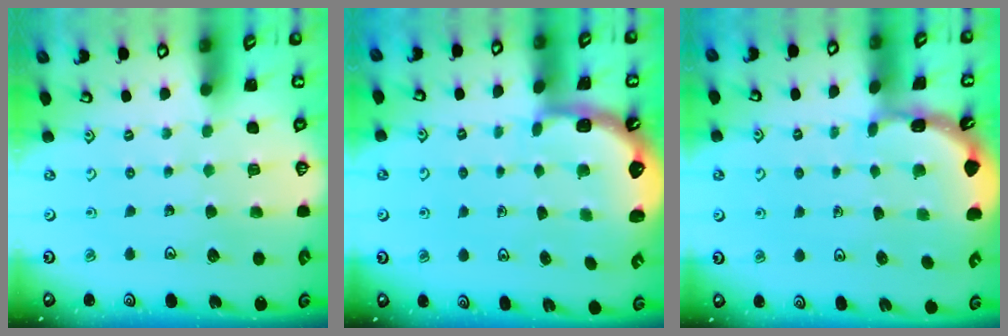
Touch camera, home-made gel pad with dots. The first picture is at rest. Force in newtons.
{"total": 2.3, "press": 2.0, "slide": 1.2}
{"total": 1.9, "press": 1.9, "slide": 0.1}